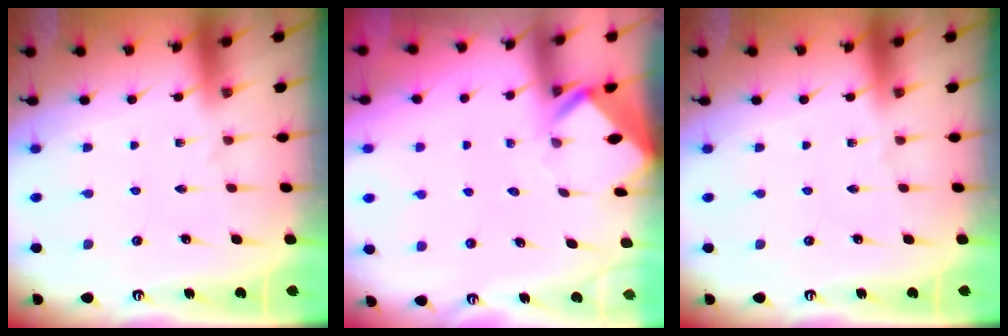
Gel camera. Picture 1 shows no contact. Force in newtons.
{"total": 2.5, "press": 2.5, "slide": 0.1}
{"total": 0.0}